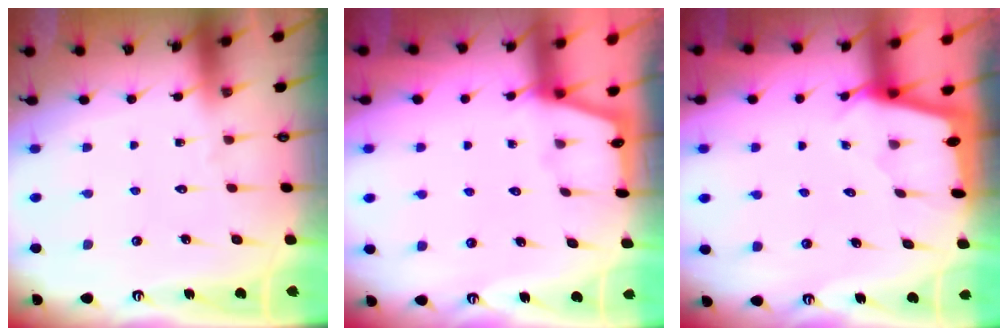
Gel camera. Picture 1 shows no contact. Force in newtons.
{"total": 1.4, "press": 1.3, "slide": 0.3}
{"total": 1.8, "press": 1.7, "slide": 0.1}